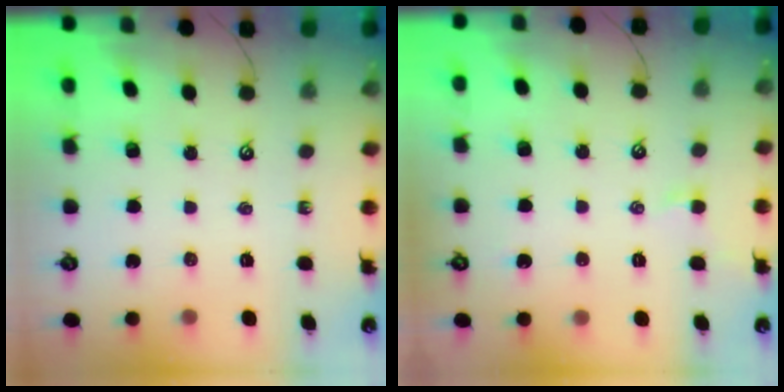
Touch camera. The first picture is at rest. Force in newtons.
{"total": 1.2, "press": 1.2, "slide": 0.4}